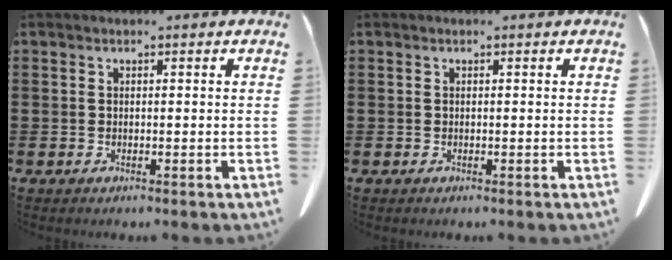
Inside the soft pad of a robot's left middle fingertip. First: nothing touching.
{"total": 0.0}